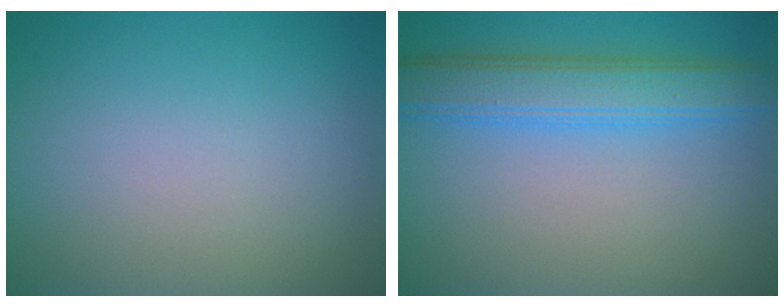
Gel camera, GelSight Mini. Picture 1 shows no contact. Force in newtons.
{"total": 5.1, "press": 5.1, "slide": 0.1}